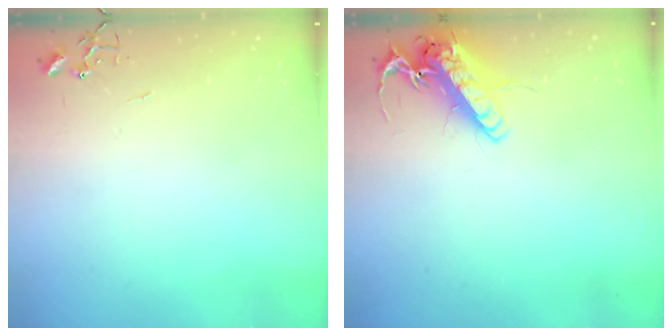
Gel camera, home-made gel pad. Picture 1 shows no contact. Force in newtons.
{"total": 13.8, "press": 13.6, "slide": 2.4}